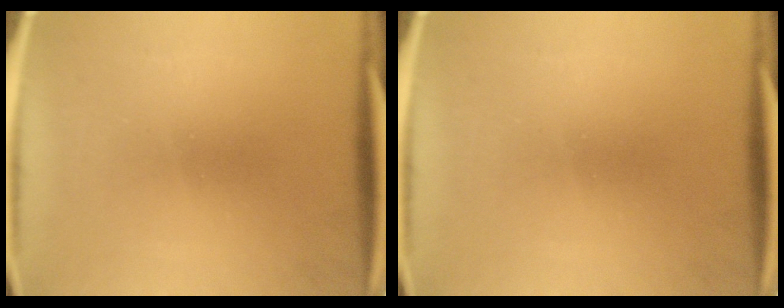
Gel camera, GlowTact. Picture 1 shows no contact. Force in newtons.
{"total": 0.0}